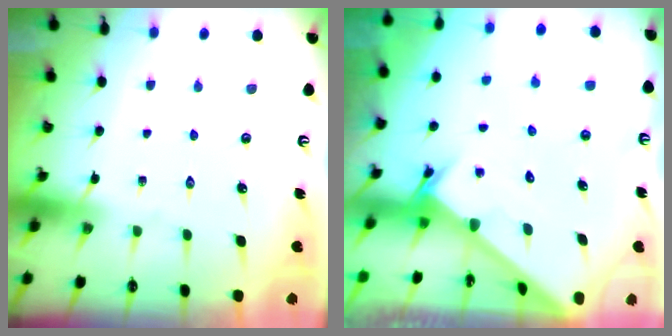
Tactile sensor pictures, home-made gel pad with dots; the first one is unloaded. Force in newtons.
{"total": 2.4, "press": 2.4, "slide": 0.2}